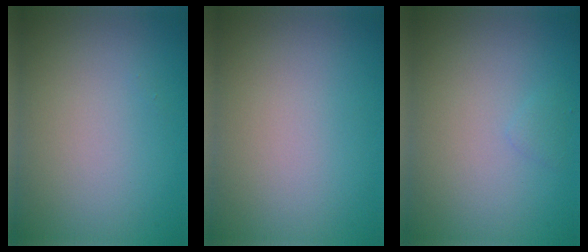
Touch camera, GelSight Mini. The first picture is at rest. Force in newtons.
{"total": 0.0}
{"total": 0.6, "press": 0.6, "slide": 0.1}